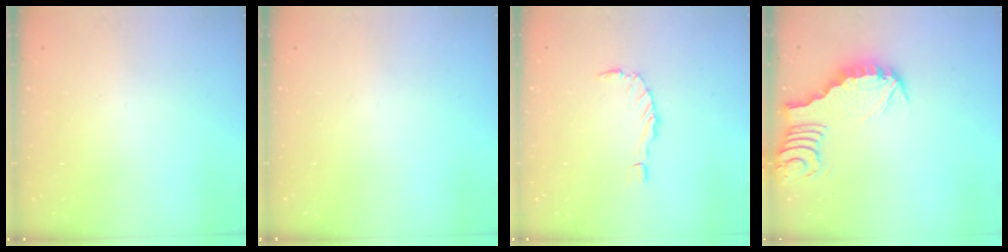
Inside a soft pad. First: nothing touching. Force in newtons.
{"total": 0.0}
{"total": 0.0}
{"total": 3.1, "press": 3.1, "slide": 0.3}